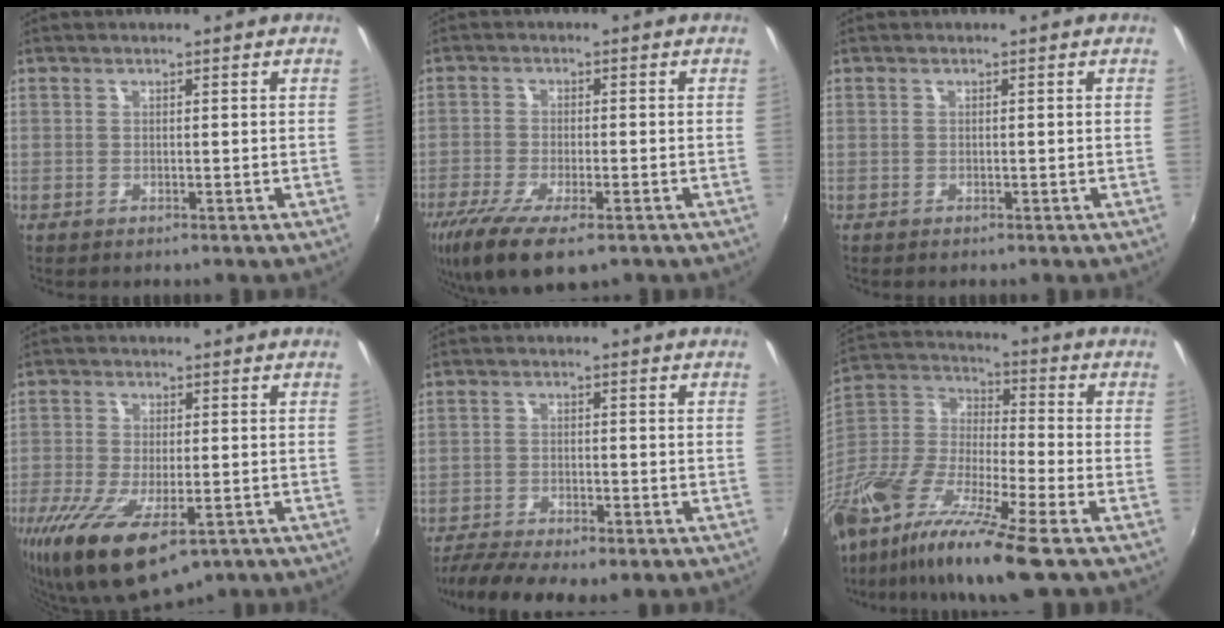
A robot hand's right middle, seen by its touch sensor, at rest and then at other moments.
{"total": 12.8, "force": [-8.2, 4.2, 9.0], "torque": [-0.194, -0.048, -0.140]}
{"total": 0.0}
{"total": 14.5, "force": [-7.6, 5.8, 11.0], "torque": [-0.233, -0.059, -0.120]}
{"total": 9.4, "force": [-7.4, 2.3, 5.3], "torque": [-0.125, -0.031, -0.122]}
{"total": 22.3, "force": [-14.0, 3.9, 16.9], "torque": [-0.328, -0.032, -0.273]}